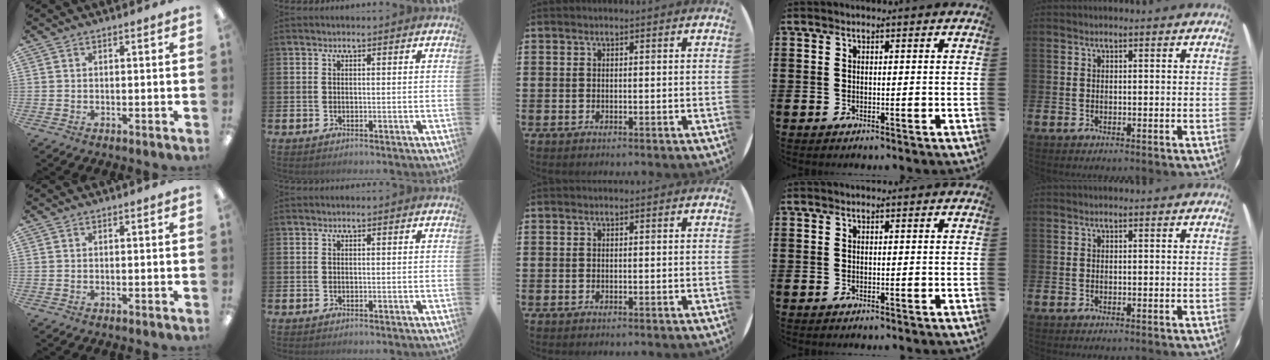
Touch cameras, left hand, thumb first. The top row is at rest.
{}